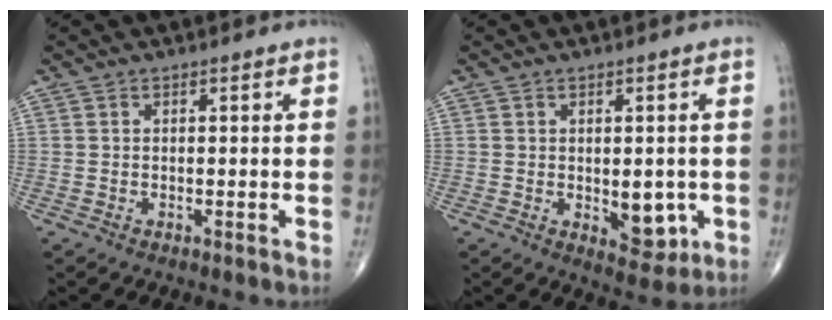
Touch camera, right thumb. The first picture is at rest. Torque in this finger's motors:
{"motor_torque": [2.54, 2.49, 0.19, -0.44, 0.02]}